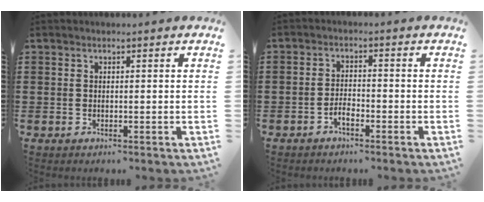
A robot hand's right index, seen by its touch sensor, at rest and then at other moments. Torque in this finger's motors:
{"motor_torque": [0.99, 1.15, 0.06, 0.04]}